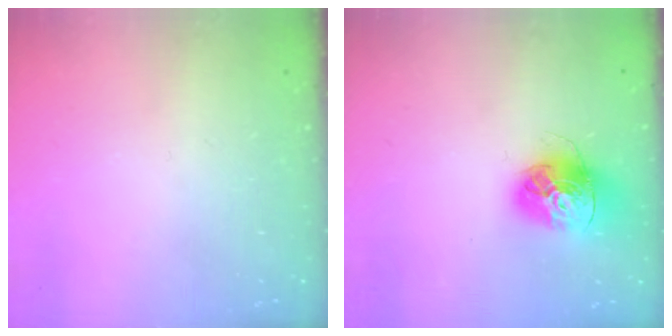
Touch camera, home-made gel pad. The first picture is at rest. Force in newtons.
{"total": 15.7, "press": 15.6, "slide": 1.6}